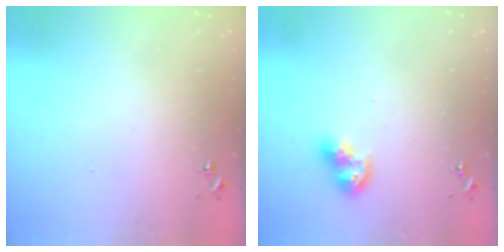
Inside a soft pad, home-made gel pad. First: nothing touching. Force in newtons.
{"total": 8.6, "press": 8.6, "slide": 0.7}